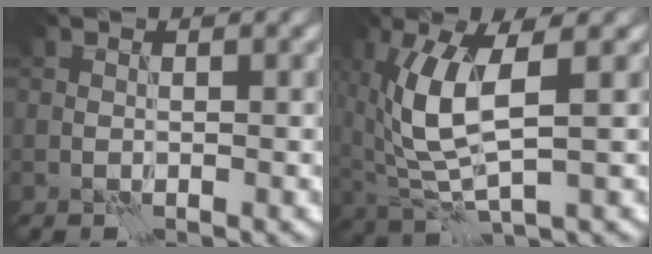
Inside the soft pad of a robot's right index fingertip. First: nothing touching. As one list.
[{"total": 7.1, "force": [1.1, 2.6, 6.5], "torque": [-0.156, 0.001, 0.022]}]